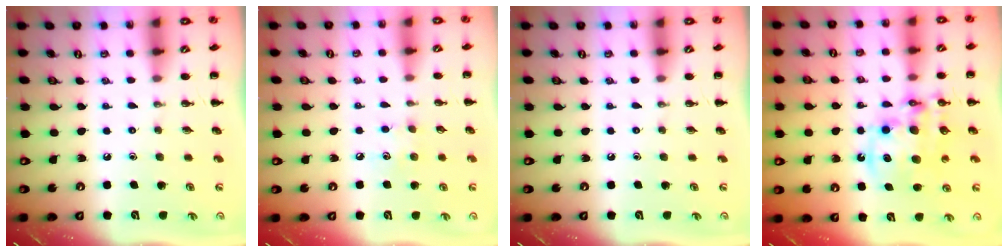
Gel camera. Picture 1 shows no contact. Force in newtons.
{"total": 4.6, "press": 4.4, "slide": 1.1}
{"total": 0.0}
{"total": 13.5, "press": 13.2, "slide": 3.1}